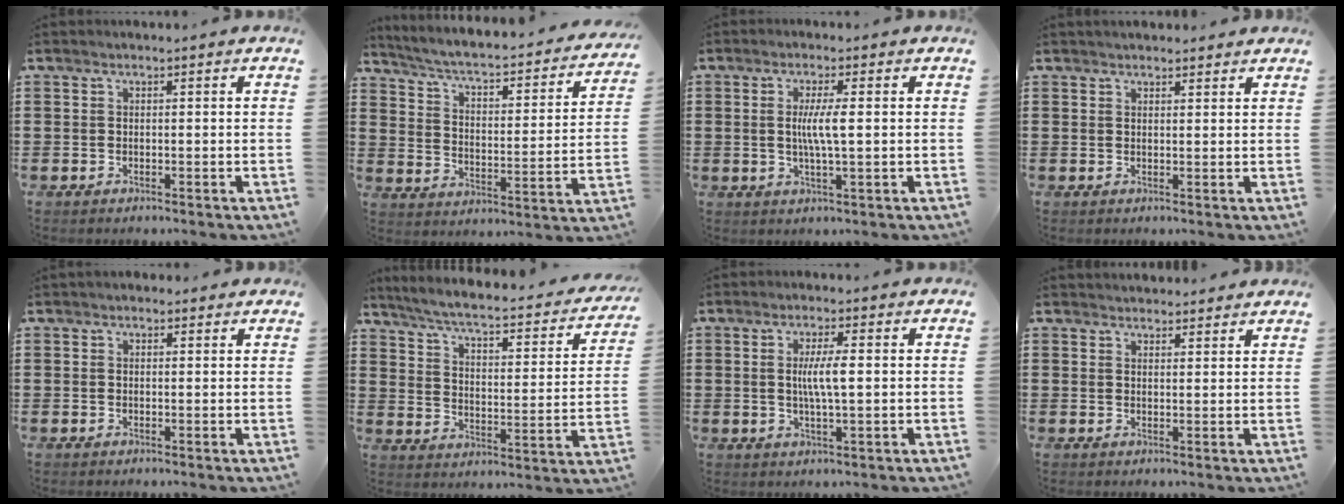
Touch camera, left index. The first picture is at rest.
{"total": 3.5, "force": [2.7, 0.3, 2.1], "torque": [-0.059, -0.031, 0.034]}
{"total": 4.4, "force": [0.3, 0.4, 4.4], "torque": [-0.090, -0.006, -0.001]}
{"total": 1.7, "force": [1.6, 0.4, 0.2], "torque": [-0.007, 0.002, 0.032]}
{"total": 1.2, "force": [0.9, 0.7, 0.4], "torque": [-0.001, 0.004, 0.015]}
{"total": 4.4, "force": [3.6, 0.1, 2.6], "torque": [-0.070, -0.033, 0.050]}
{"total": 4.6, "force": [0.4, 0.7, 4.6], "torque": [-0.086, 0.001, 0.004]}
{"total": 2.2, "force": [2.2, 0.3, -0.1], "torque": [-0.004, -0.002, 0.042]}